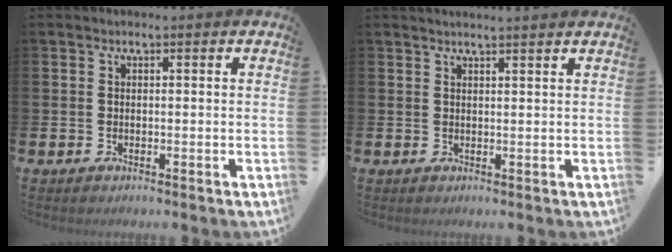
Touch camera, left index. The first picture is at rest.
{"total": 1.5, "force": [1.4, -0.3, 0.1], "torque": [0.000, -0.007, 0.026]}